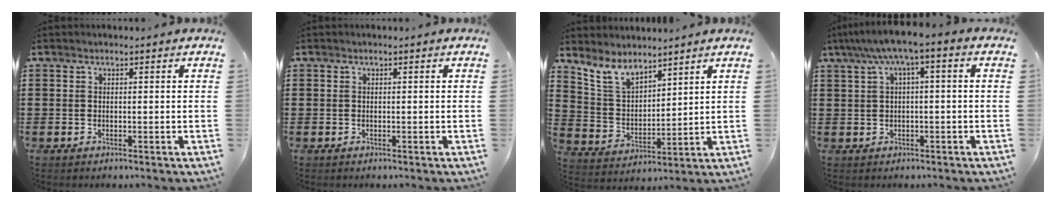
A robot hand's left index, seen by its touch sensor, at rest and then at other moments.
{"total": 0.0}
{"total": 7.0, "force": [6.1, 2.6, 2.3], "torque": [-0.070, -0.019, 0.115]}
{"total": 4.1, "force": [0.0, 0.6, 4.1], "torque": [-0.077, 0.002, -0.006]}